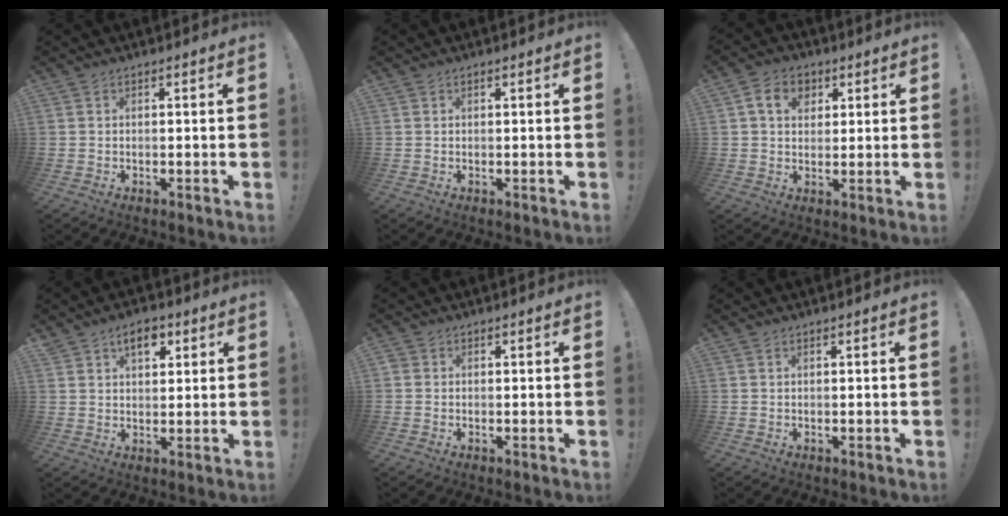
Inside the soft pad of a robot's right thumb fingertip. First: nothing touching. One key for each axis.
{"total": 0.0}
{"total": 8.3, "fx": 3.1, "fy": 6.3, "fz": 4.5, "tx": -0.064, "ty": 0.002, "tz": 0.058}
{"total": 6.5, "fx": 3.3, "fy": 4.0, "fz": 4.0, "tx": -0.050, "ty": -0.007, "tz": 0.056}
{"total": 1.1, "fx": 0.3, "fy": 0.9, "fz": 0.5, "tx": -0.009, "ty": 0.001, "tz": 0.005}
{"total": 0.0}